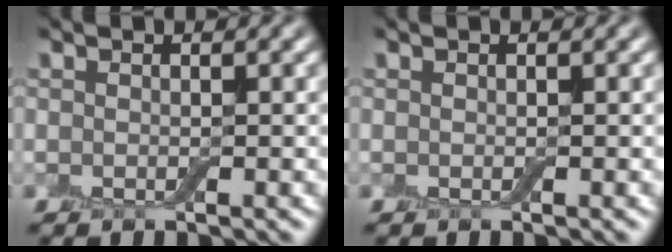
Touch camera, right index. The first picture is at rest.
{"total": 0.0}